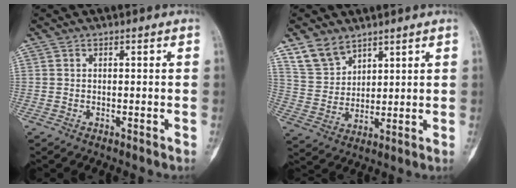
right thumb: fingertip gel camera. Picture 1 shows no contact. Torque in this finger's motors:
{"motor_torque": [-0.46, 0.52, -0.15, 0.26, -0.01]}